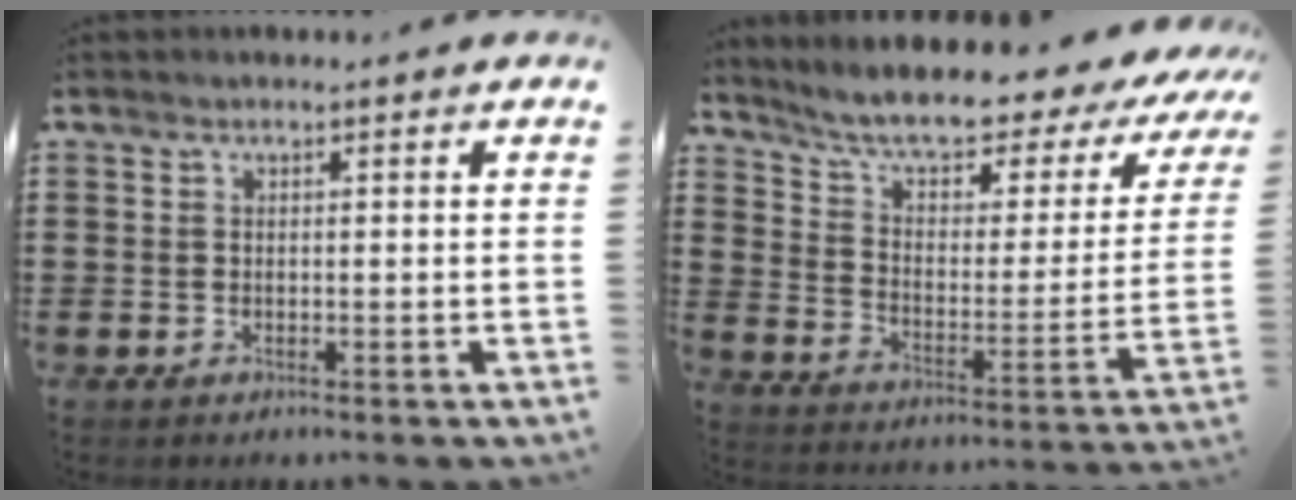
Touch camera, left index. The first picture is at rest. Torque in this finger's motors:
{"motor_torque": [2.14, 0.00, 1.05, 0.21]}